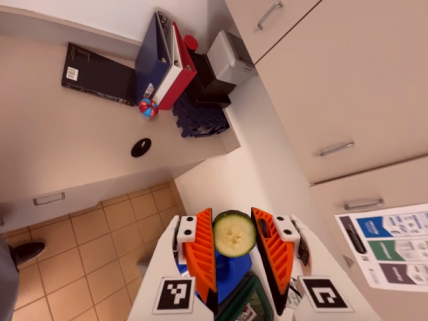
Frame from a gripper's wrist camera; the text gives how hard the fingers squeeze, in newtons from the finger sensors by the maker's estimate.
{"total": 8.4, "left": 8.5, "right": 8.3}